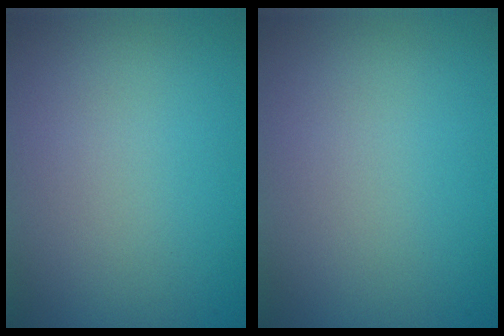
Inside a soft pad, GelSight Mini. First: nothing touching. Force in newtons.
{"total": 0.0}